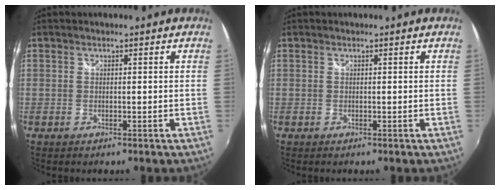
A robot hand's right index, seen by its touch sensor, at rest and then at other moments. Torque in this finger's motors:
{"motor_torque": [-0.05, -0.05, 0.01, 0.01]}